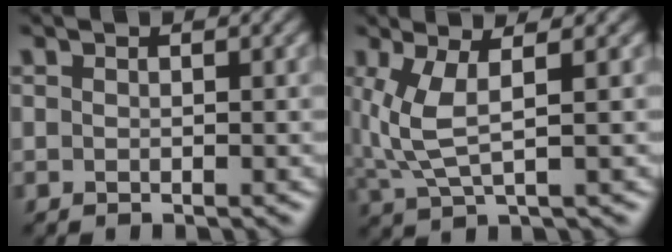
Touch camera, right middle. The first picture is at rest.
{"total": 4.0, "force": [0.9, 1.3, 3.6], "torque": [-0.097, -0.001, 0.025]}